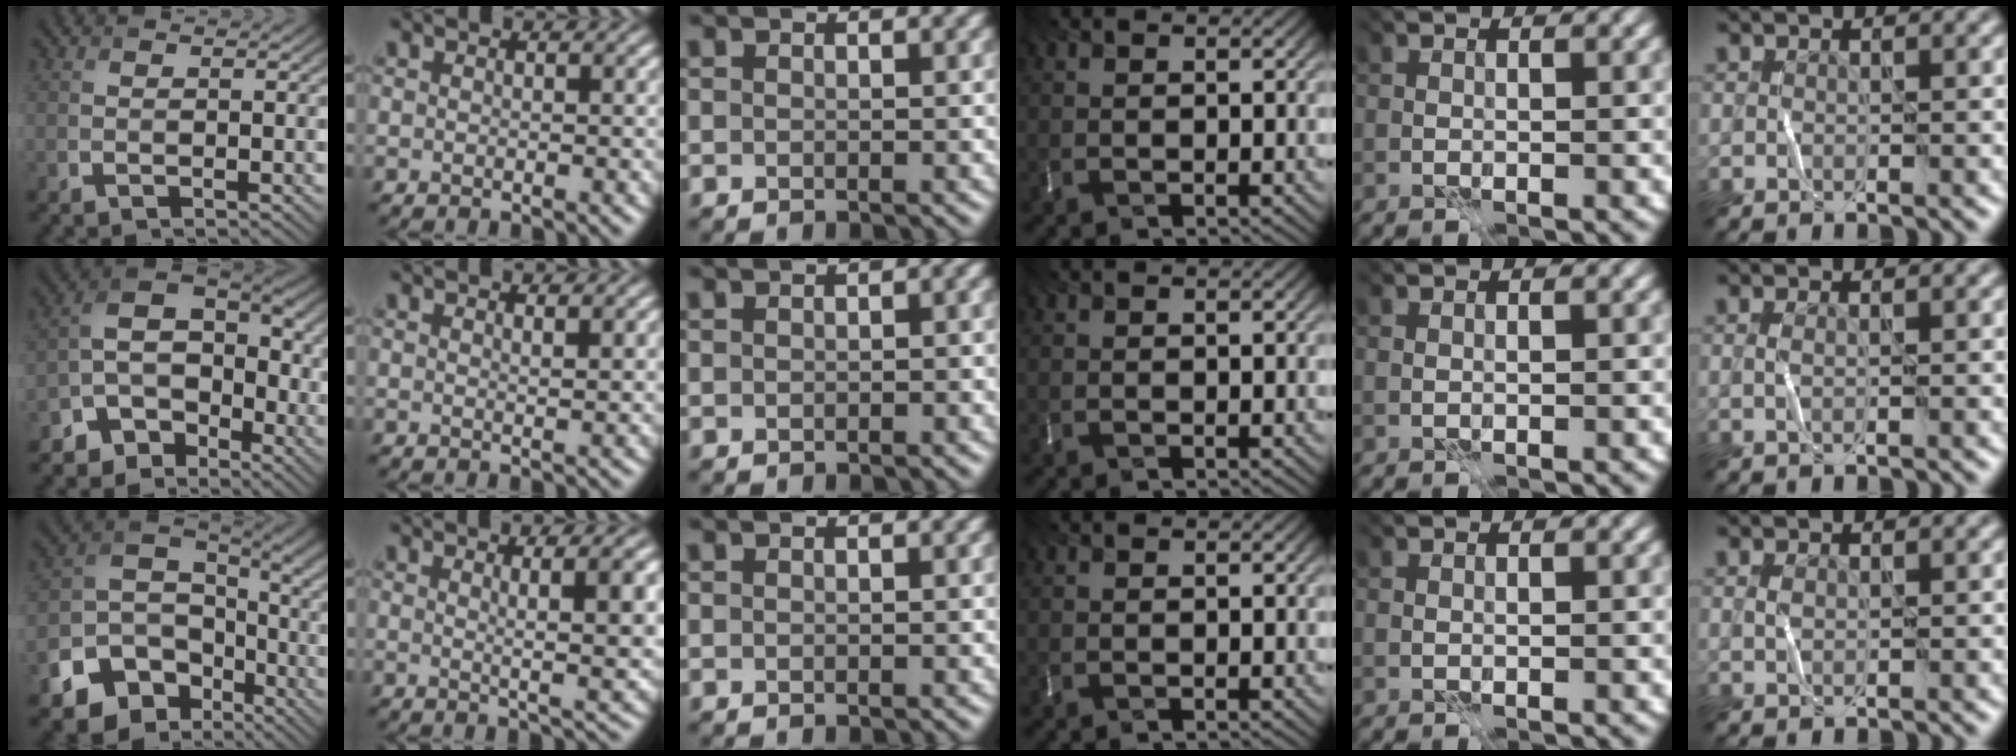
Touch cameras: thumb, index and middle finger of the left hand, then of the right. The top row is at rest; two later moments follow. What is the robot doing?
{"motion": "fold", "object": "bubble wrap"}